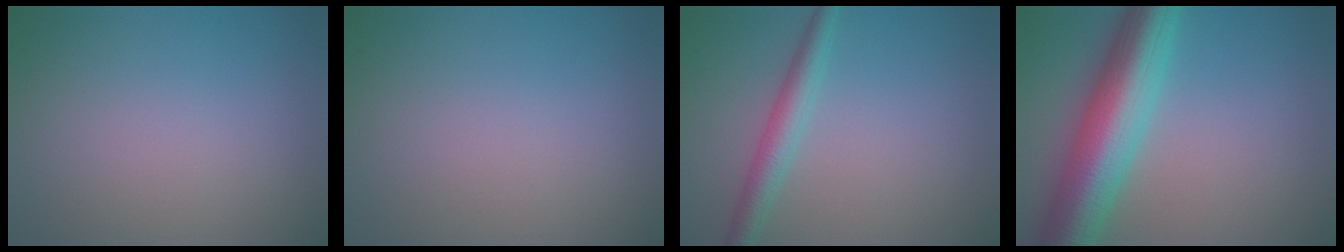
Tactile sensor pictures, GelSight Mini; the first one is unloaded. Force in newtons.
{"total": 0.0}
{"total": 2.9, "press": 2.9, "slide": 0.1}
{"total": 10.0, "press": 10.0, "slide": 0.4}